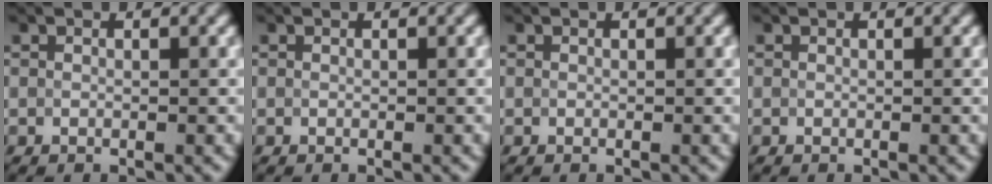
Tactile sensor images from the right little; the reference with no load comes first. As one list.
[{"total": 0.0}, {"total": 0.0}, {"total": 0.0}]